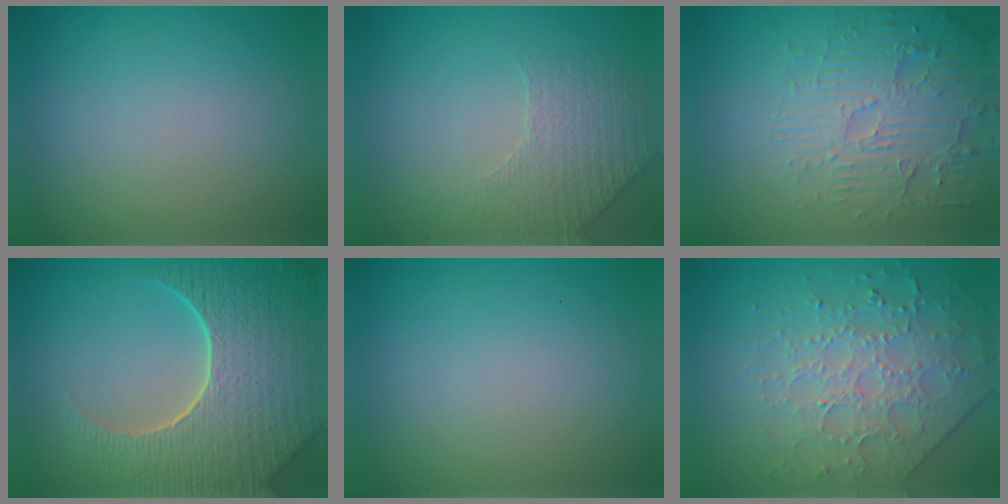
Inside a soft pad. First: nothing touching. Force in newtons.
{"total": 1.9, "press": 1.6, "slide": 1.0}
{"total": 5.5, "press": 3.8, "slide": 4.0}
{"total": 9.3, "press": 6.7, "slide": 6.5}
{"total": 0.0}
{"total": 3.8, "press": 3.7, "slide": 0.7}